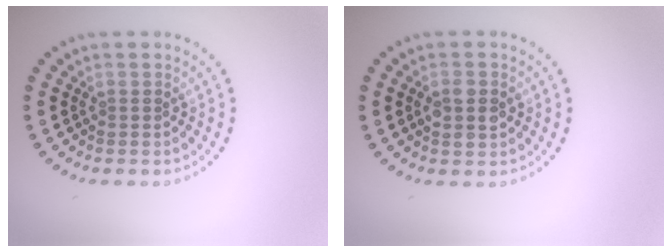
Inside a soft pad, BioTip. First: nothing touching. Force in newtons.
{"total": 2.1, "press": 2.1, "slide": 0.1}